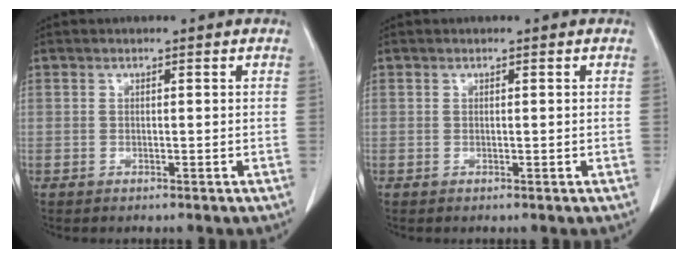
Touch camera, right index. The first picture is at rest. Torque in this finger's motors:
{"motor_torque": [-0.01, -0.01, 0.00, 0.00]}